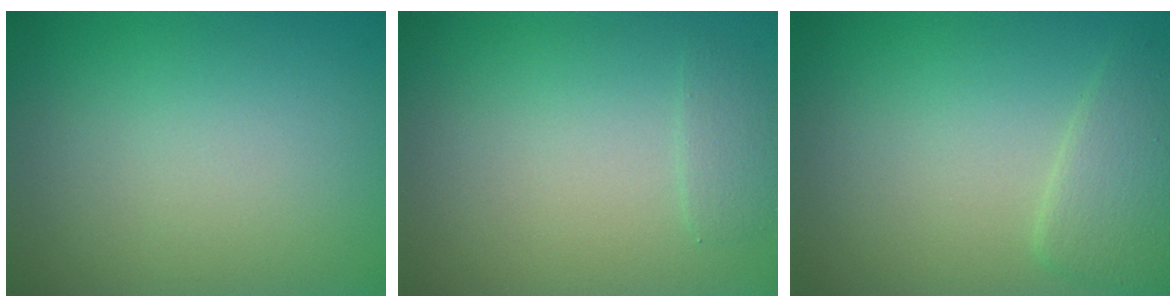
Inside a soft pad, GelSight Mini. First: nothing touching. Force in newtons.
{"total": 1.1, "press": 1.1, "slide": 0.2}
{"total": 2.7, "press": 2.7, "slide": 0.1}